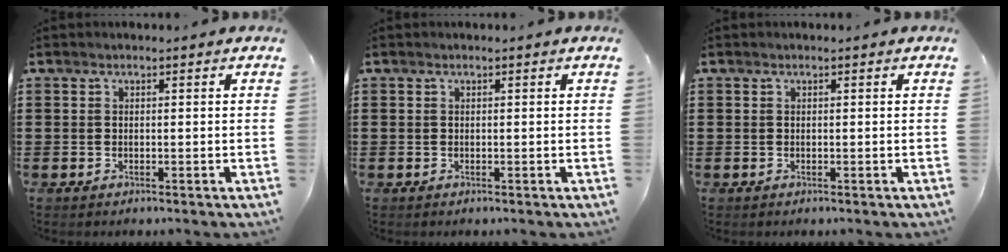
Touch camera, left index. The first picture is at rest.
{"total": 0.0}
{"total": 0.0}